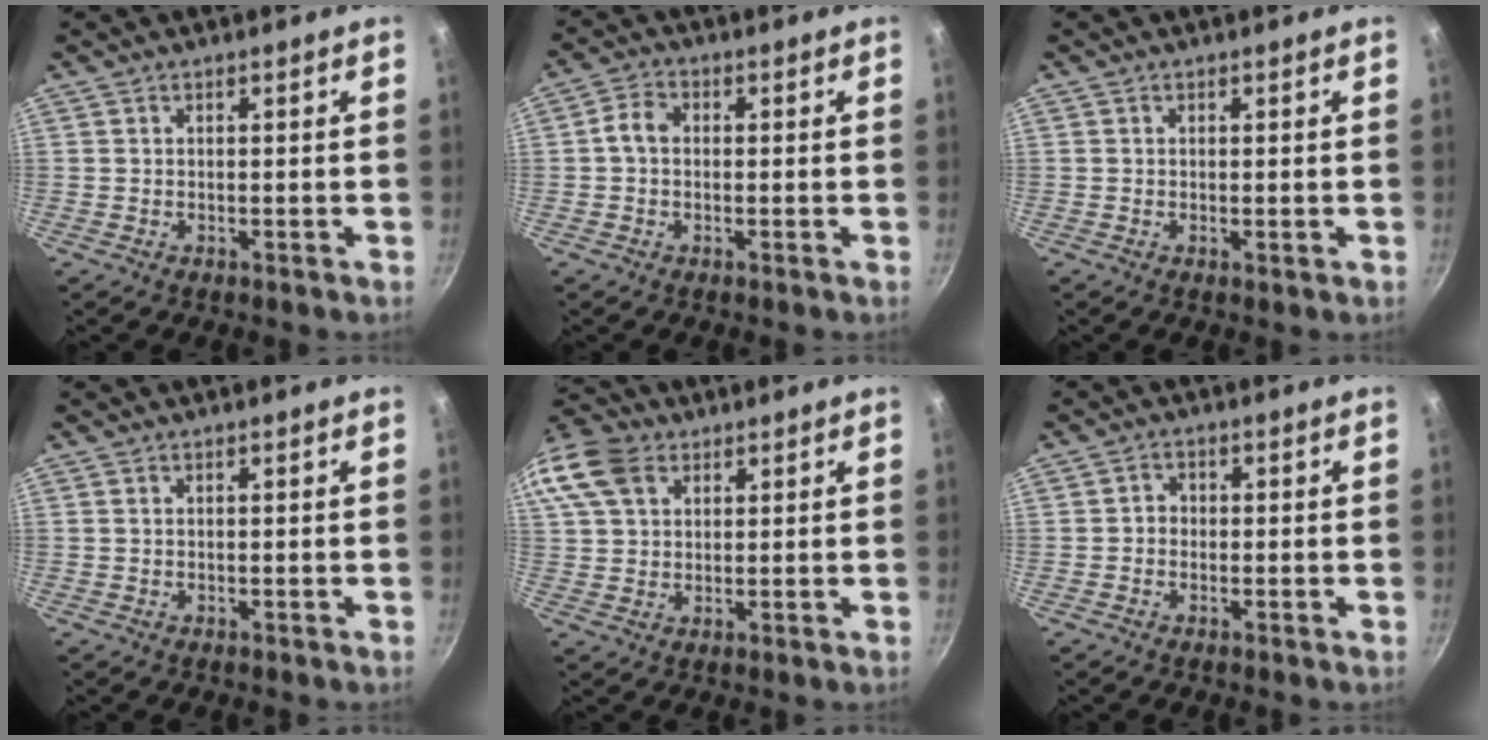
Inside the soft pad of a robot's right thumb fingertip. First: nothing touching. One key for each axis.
{"total": 3.9, "fx": 0.0, "fy": 3.0, "fz": 2.5, "tx": -0.043, "ty": 0.013, "tz": -0.009}
{"total": 0.6, "fx": 0.0, "fy": 0.1, "fz": 0.5, "tx": -0.009, "ty": -0.002, "tz": -0.001}
{"total": 0.0}
{"total": 16.3, "fx": 6.9, "fy": 11.8, "fz": 8.8, "tx": -0.204, "ty": 0.031, "tz": 0.126}
{"total": 2.1, "fx": -0.4, "fy": 1.8, "fz": 0.9, "tx": -0.006, "ty": 0.008, "tz": -0.011}